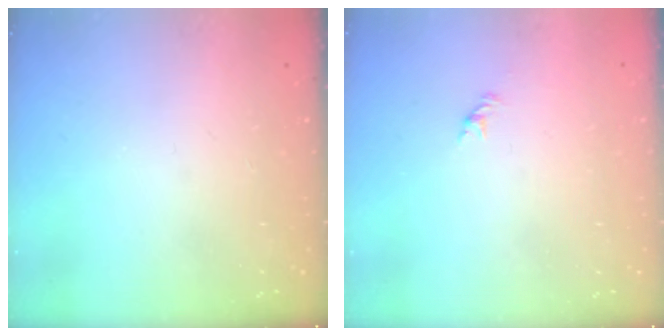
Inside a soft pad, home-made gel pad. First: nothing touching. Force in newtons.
{"total": 1.0, "press": 0.9, "slide": 0.4}